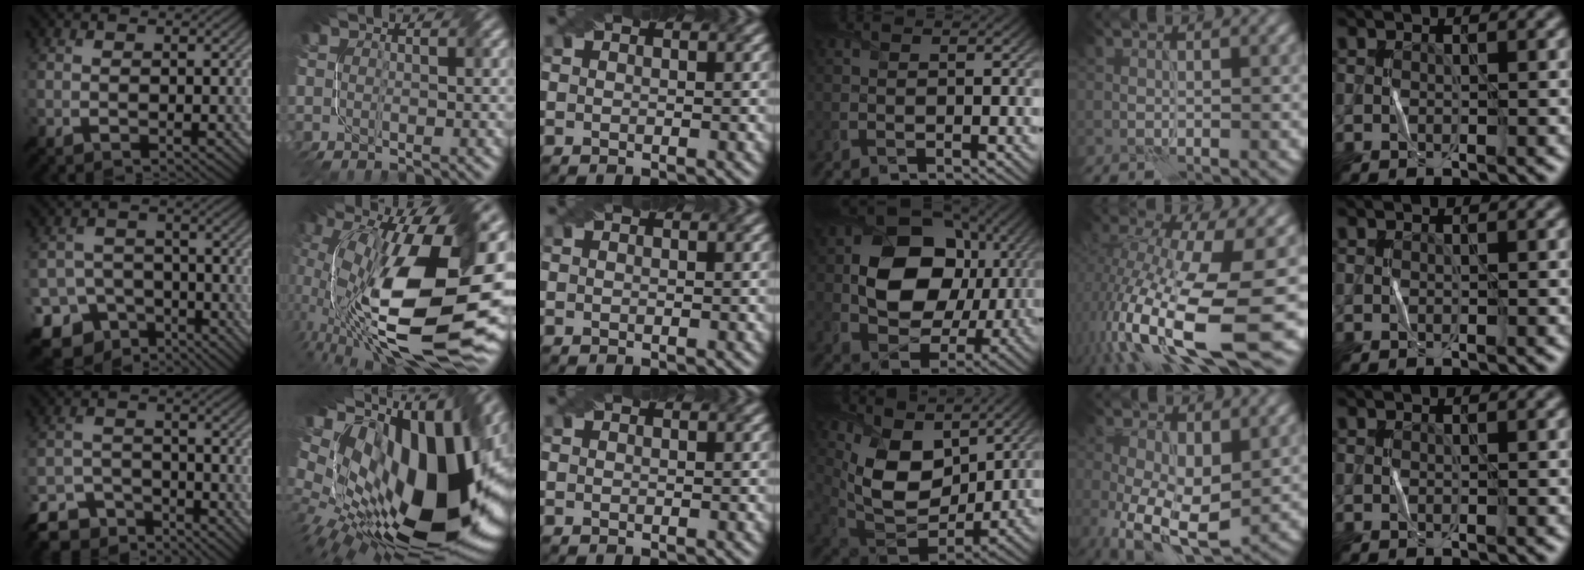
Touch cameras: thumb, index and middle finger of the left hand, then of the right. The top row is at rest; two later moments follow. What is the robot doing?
{"motion": "fold", "object": "bandage"}